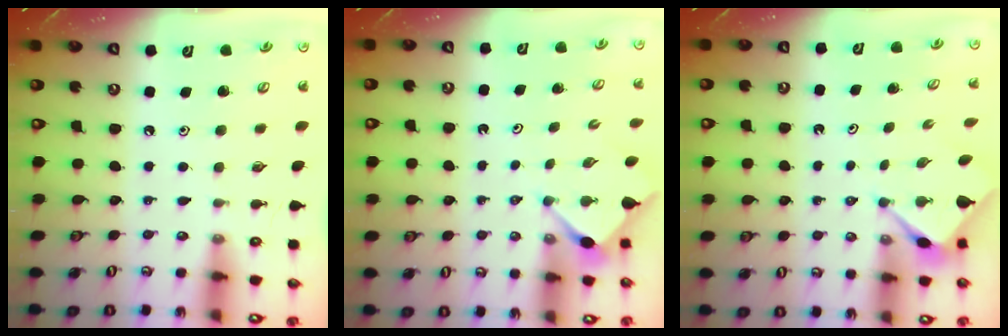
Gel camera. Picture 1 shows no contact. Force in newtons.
{"total": 2.9, "press": 2.9, "slide": 0.3}
{"total": 3.3, "press": 3.2, "slide": 0.3}